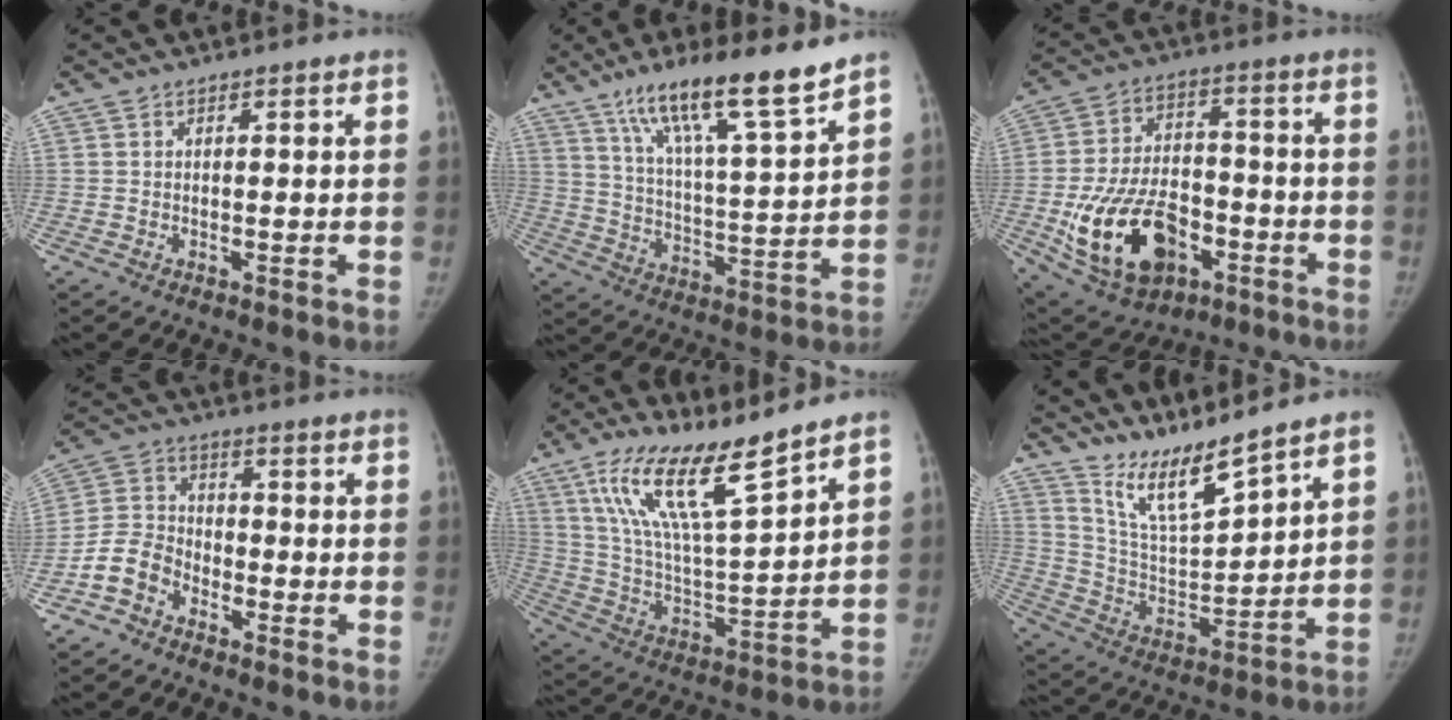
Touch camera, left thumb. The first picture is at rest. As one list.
[{"total": 16.9, "force": [12.1, 1.9, 11.7], "torque": [-0.182, -0.064, 0.208]}, {"total": 19.8, "force": [-7.2, 12.2, 13.9], "torque": [-0.231, 0.029, -0.106]}, {"total": 7.0, "force": [-4.2, 4.8, 2.7], "torque": [-0.047, 0.031, -0.094]}, {"total": 17.0, "force": [11.8, 3.1, 11.8], "torque": [-0.201, -0.065, 0.230]}, {"total": 10.9, "force": [9.6, 0.7, 5.0], "torque": [-0.087, -0.074, 0.194]}]